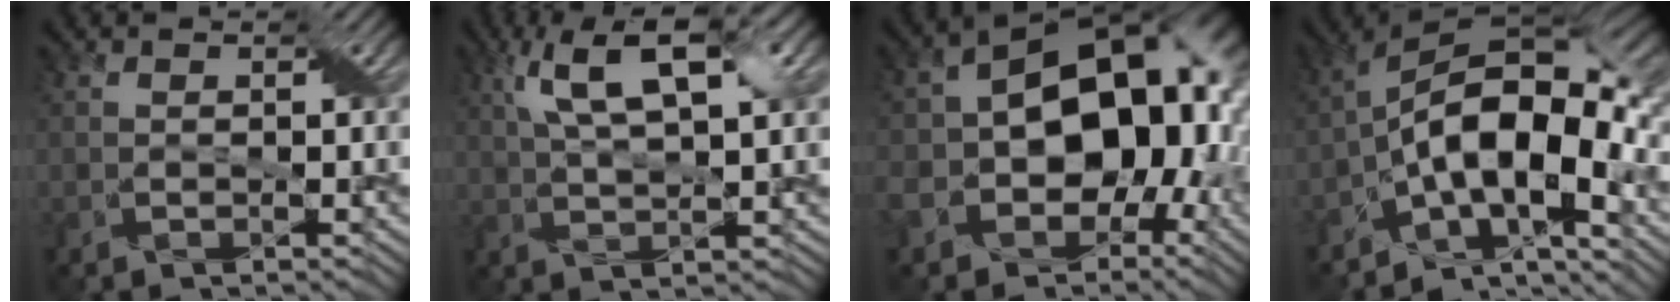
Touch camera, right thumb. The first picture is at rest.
{"total": 8.7, "force": [4.3, 2.2, 7.2], "torque": [-0.140, 0.016, 0.074]}
{"total": 18.6, "force": [-3.1, 14.2, 11.6], "torque": [-0.173, -0.012, -0.084]}
{"total": 14.6, "force": [-5.2, 6.9, 11.9], "torque": [-0.194, 0.006, -0.104]}